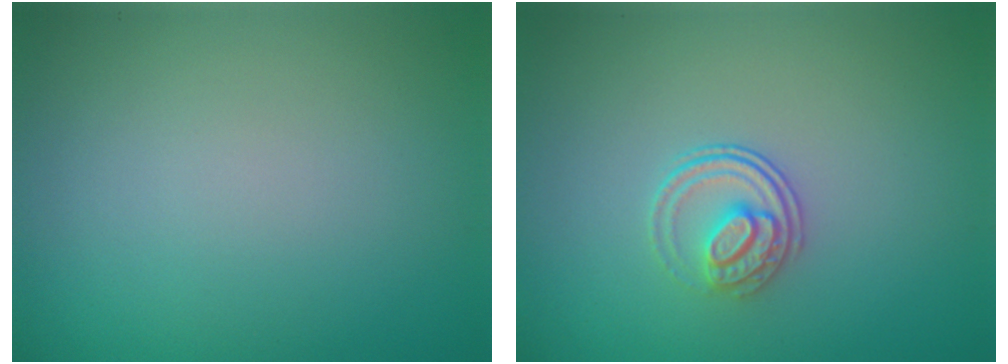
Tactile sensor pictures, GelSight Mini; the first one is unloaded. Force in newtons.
{"total": 2.3, "press": 1.7, "slide": 1.5}